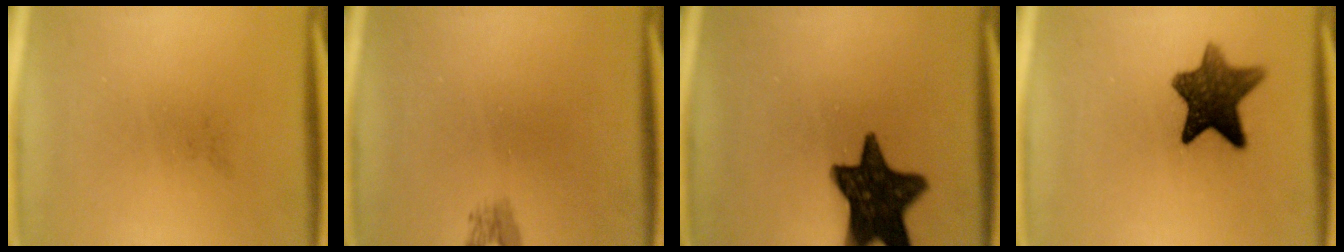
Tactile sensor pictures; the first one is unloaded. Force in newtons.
{"total": 1.3}
{"total": 15.1}
{"total": 10.0}